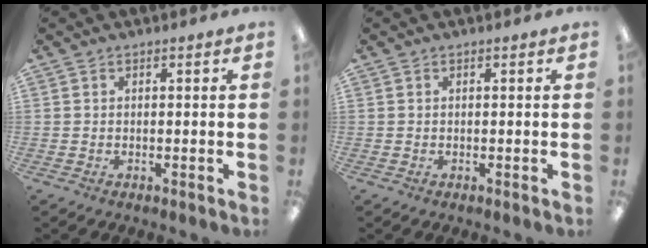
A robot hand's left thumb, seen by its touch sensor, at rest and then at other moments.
{"total": 0.0}